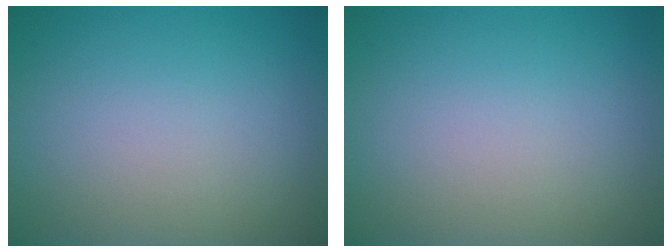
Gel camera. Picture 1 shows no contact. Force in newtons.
{"total": 0.0}